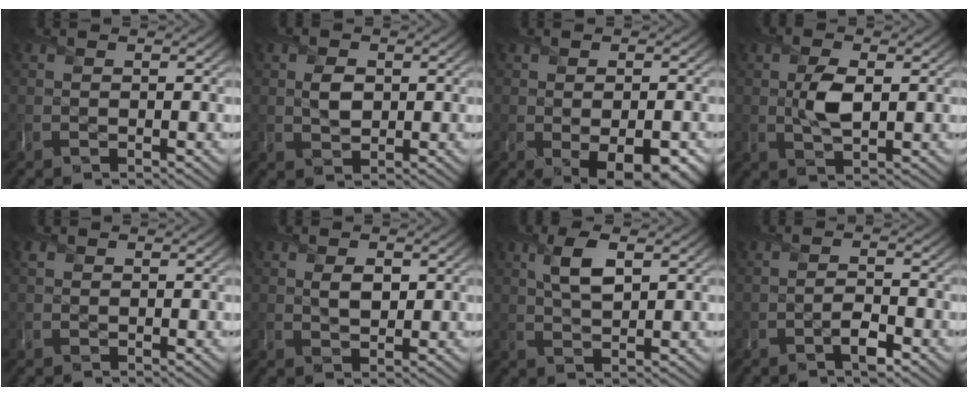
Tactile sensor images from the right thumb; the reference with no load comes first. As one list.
[{"total": 2.5, "force": [0.4, 2.0, 1.5], "torque": [-0.034, -0.006, 0.009]}, {"total": 5.6, "force": [-1.8, 2.7, 4.5], "torque": [-0.062, -0.023, -0.010]}, {"total": 4.1, "force": [0.2, 2.2, 3.4], "torque": [-0.073, -0.005, 0.007]}, {"total": 0.7, "force": [0.3, 0.6, -0.1], "torque": [0.001, -0.002, 0.007]}, {"total": 2.4, "force": [0.7, 1.6, 1.7], "torque": [-0.034, -0.007, 0.016]}, {"total": 4.6, "force": [1.9, 1.8, 3.8], "torque": [-0.086, 0.001, 0.037]}, {"total": 2.6, "force": [-1.8, 0.8, 1.6], "torque": [-0.029, -0.003, -0.038]}]